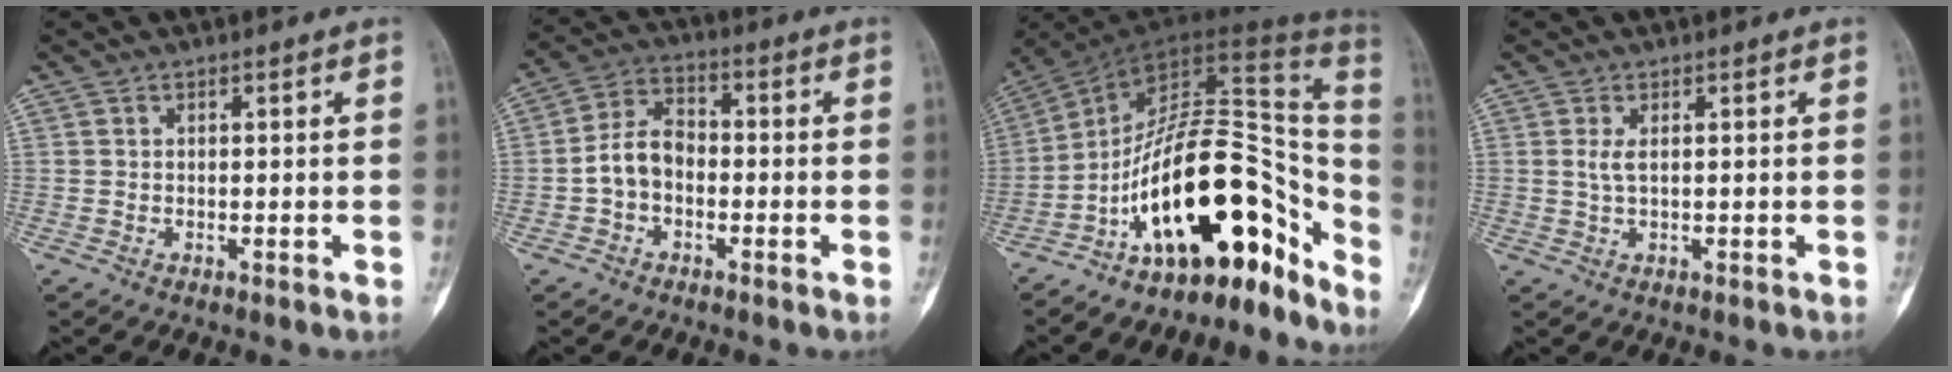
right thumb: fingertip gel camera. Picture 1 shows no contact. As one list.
[{"total": 7.2, "force": [-1.6, 5.0, 4.8], "torque": [-0.081, 0.030, -0.043]}, {"total": 23.3, "force": [-12.6, 10.4, 16.7], "torque": [-0.173, 0.143, -0.199]}, {"total": 1.8, "force": [0.4, 0.6, 1.7], "torque": [-0.046, 0.002, 0.014]}]